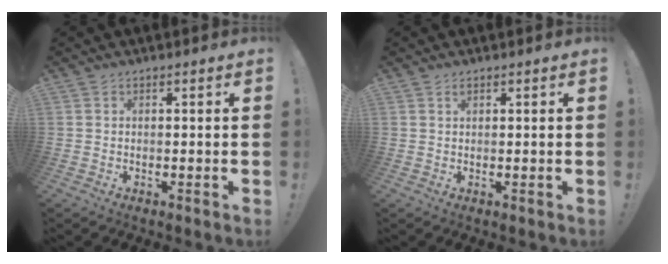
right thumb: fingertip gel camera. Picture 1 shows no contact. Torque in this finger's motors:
{"motor_torque": [-0.08, -0.06, -0.25, 0.22, 0.00]}